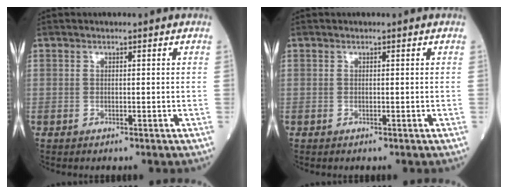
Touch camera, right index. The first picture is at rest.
{"total": 0.0}